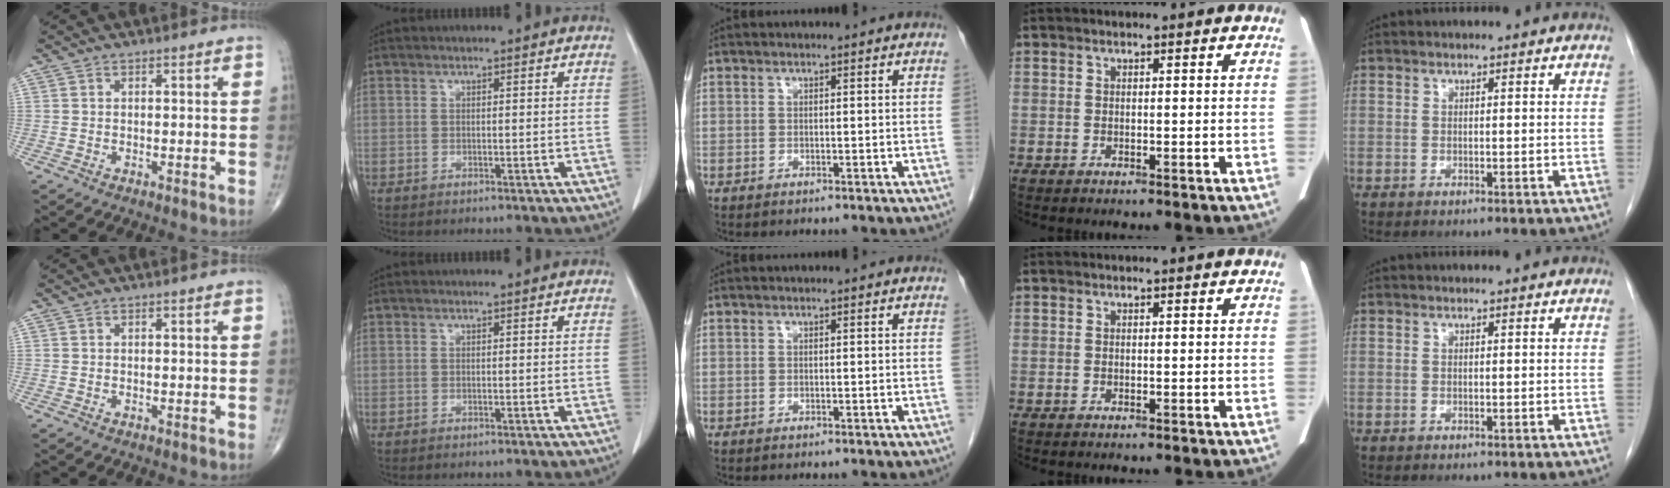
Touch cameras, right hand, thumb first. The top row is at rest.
{}